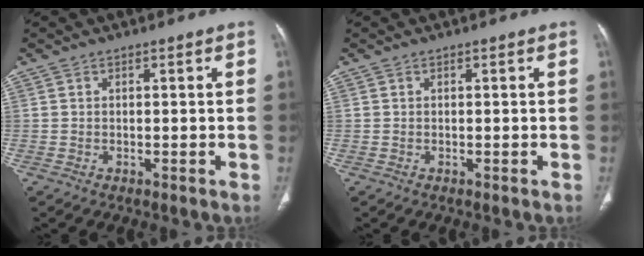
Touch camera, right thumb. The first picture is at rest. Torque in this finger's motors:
{"motor_torque": [-0.29, -0.06, -0.20, 0.11, 0.01]}